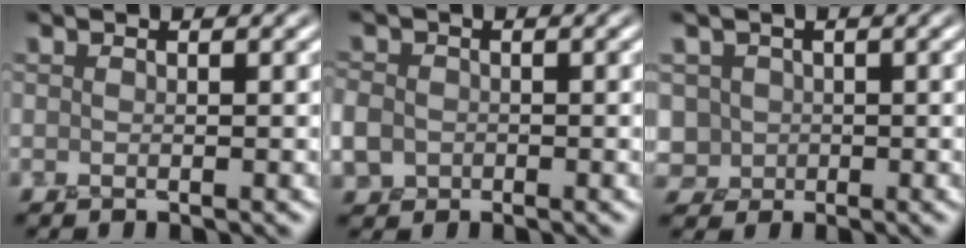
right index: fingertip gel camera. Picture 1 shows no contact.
{"total": 2.0, "force": [-0.4, 1.9, 0.5], "torque": [-0.010, 0.004, -0.011]}
{"total": 2.9, "force": [0.9, 2.8, 0.2], "torque": [0.006, 0.016, 0.018]}